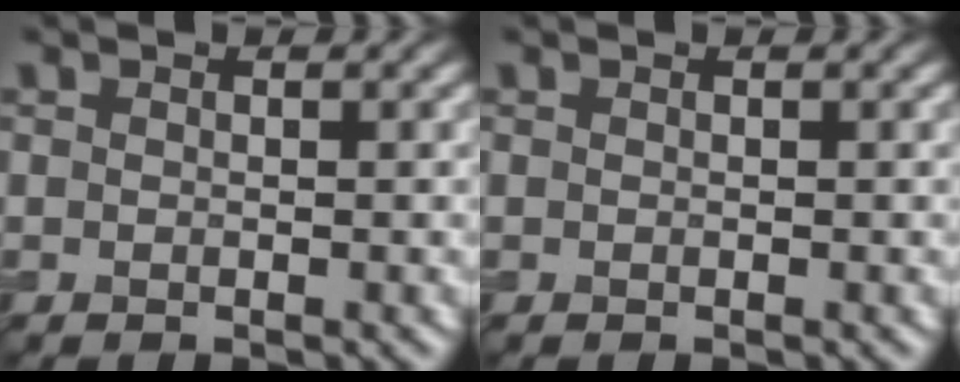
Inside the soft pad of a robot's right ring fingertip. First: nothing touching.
{"total": 0.0}